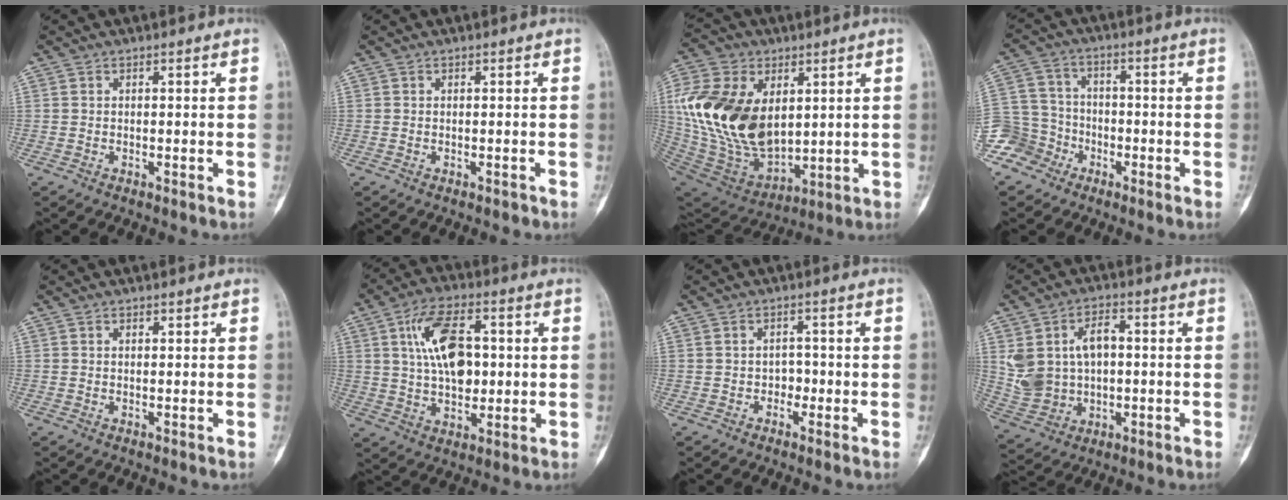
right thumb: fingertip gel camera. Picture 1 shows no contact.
{"total": 0.0}
{"total": 24.5, "force": [3.9, 15.6, 18.5], "torque": [-0.364, -0.023, 0.088]}
{"total": 8.7, "force": [-5.3, 6.9, 0.6], "torque": [0.012, 0.049, -0.106]}
{"total": 0.7, "force": [0.4, 0.5, 0.4], "torque": [-0.003, -0.001, 0.006]}
{"total": 13.3, "force": [2.6, 7.6, 10.6], "torque": [-0.166, 0.003, 0.045]}
{"total": 1.9, "force": [-0.6, 1.6, 0.8], "torque": [0.009, 0.007, -0.015]}
{"total": 11.4, "force": [1.5, 8.0, 8.1], "torque": [-0.134, 0.012, 0.041]}